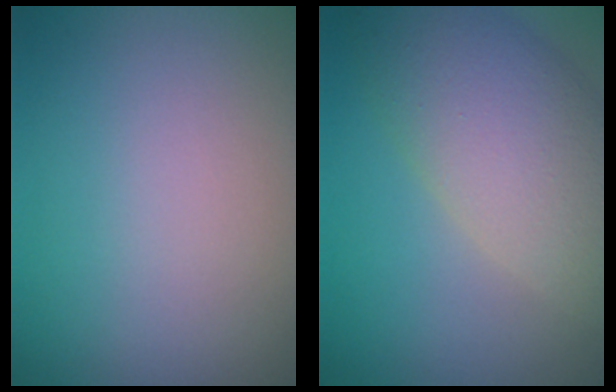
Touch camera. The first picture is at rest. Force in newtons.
{"total": 8.1, "press": 8.1, "slide": 0.5}